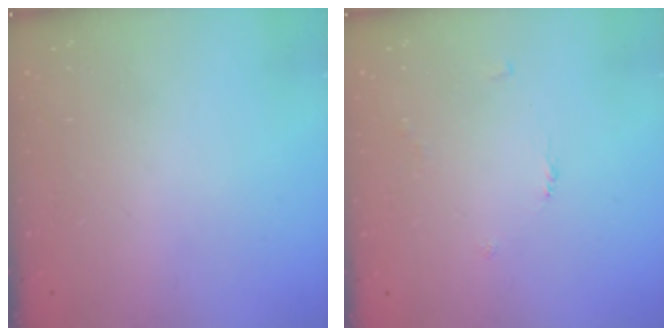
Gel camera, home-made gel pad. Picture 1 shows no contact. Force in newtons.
{"total": 2.6, "press": 2.6, "slide": 0.4}